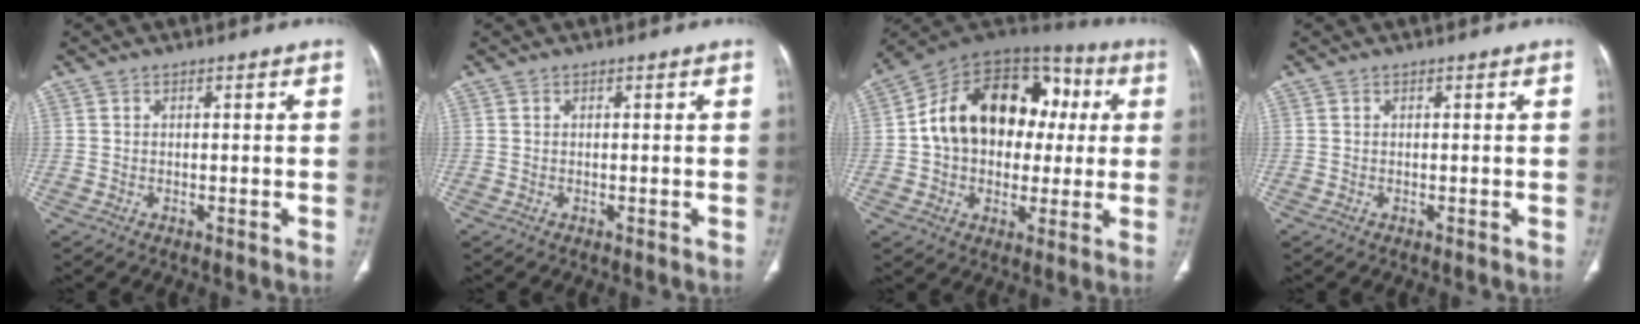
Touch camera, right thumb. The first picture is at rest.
{"total": 0.0}
{"total": 23.1, "force": [2.2, 16.5, 16.0], "torque": [-0.223, 0.043, 0.034]}
{"total": 0.0}